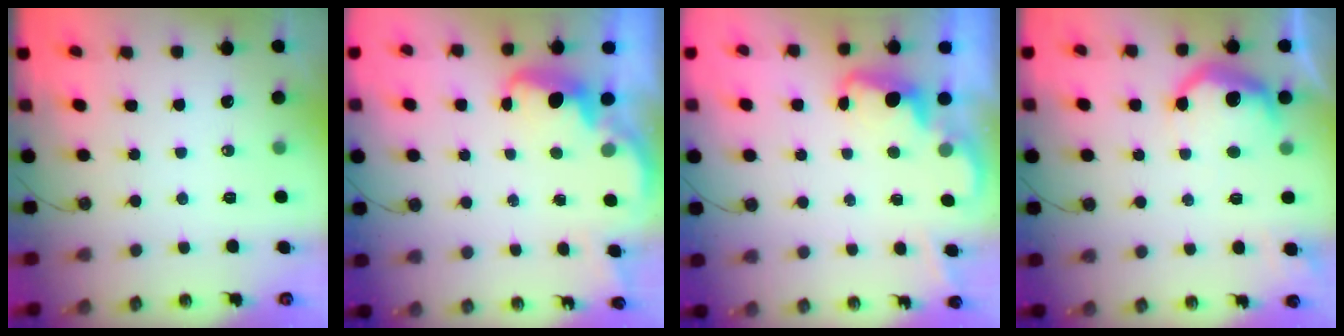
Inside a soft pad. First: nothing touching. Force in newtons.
{"total": 3.0, "press": 2.9, "slide": 0.6}
{"total": 2.3, "press": 2.2, "slide": 0.5}
{"total": 10.1, "press": 10.1, "slide": 0.6}